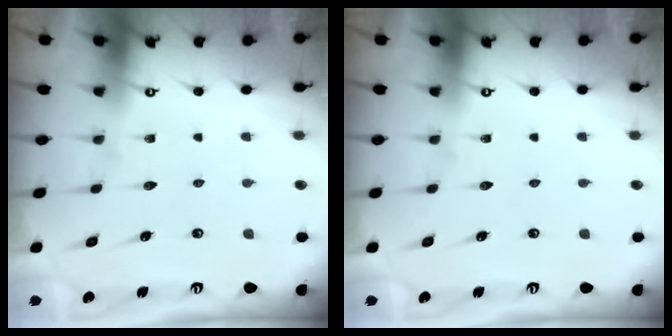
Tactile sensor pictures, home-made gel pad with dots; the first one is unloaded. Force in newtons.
{"total": 0.0}